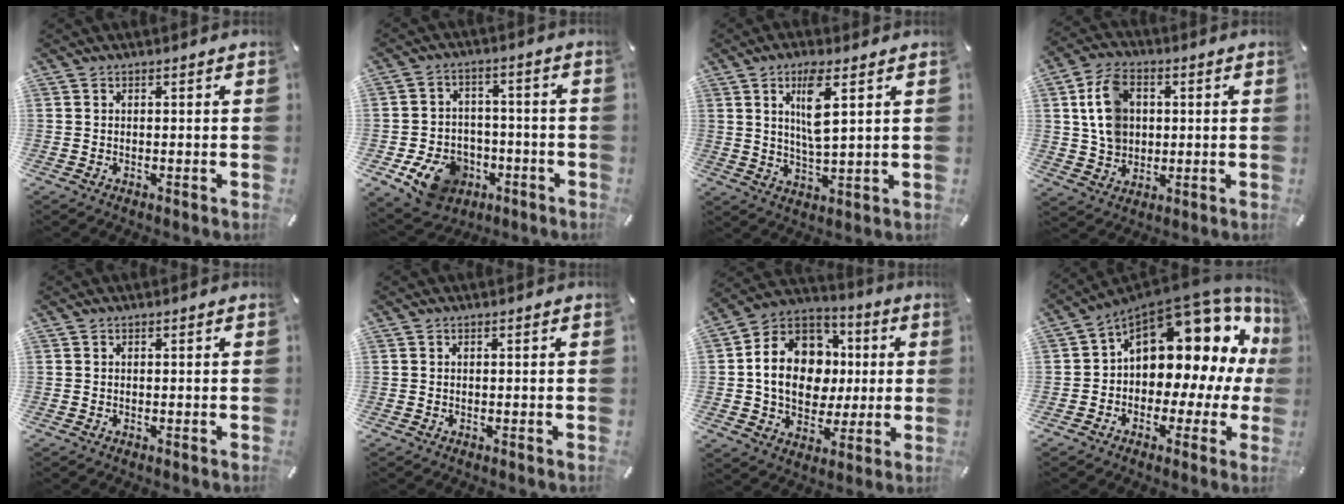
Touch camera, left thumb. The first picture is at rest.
{"total": 11.5, "force": [-5.7, 8.7, 5.0], "torque": [-0.086, 0.039, -0.096]}
{"total": 8.6, "force": [3.7, 2.0, 7.6], "torque": [-0.146, -0.008, 0.056]}
{"total": 10.4, "force": [2.2, 8.4, 5.7], "torque": [-0.112, 0.010, 0.043]}
{"total": 0.0}
{"total": 0.0}
{"total": 16.9, "force": [0.1, 14.0, 9.3], "torque": [-0.187, 0.009, 0.009]}
{"total": 16.4, "force": [7.0, 9.9, 10.9], "torque": [-0.149, -0.065, 0.117]}